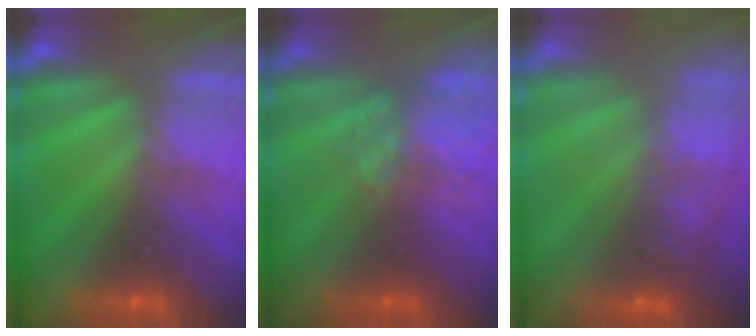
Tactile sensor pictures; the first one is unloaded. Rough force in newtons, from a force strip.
{"total": 7.2}
{"total": 6.3}